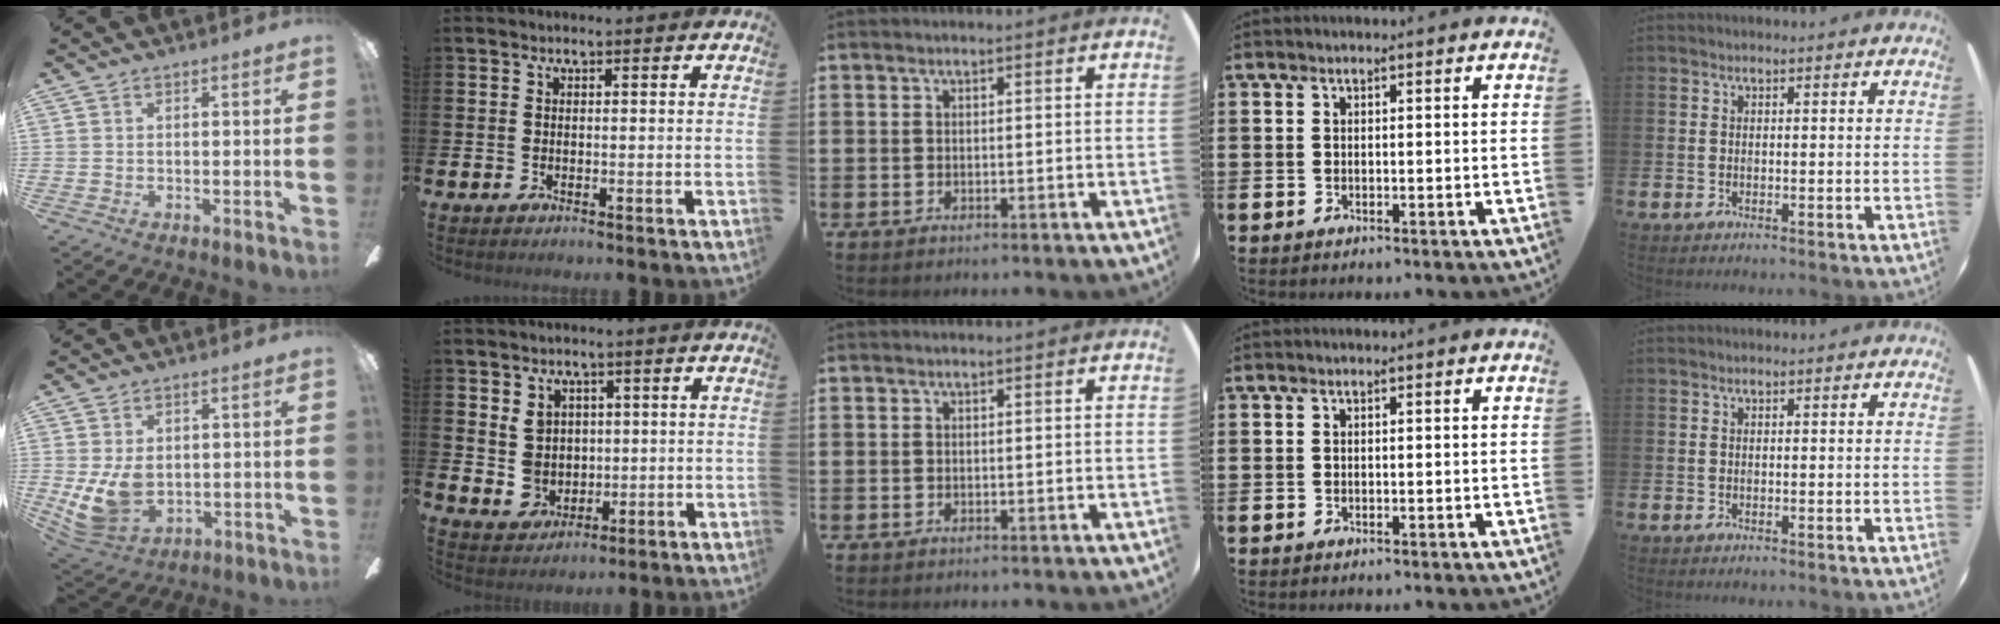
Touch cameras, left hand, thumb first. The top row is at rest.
{"thumb": {"total": 8.5, "force": [0.3, 6.0, 6.1], "torque": [-0.125, -0.005, 0.008]}, "index": {"total": 4.5, "force": [1.4, 4.1, 1.1], "torque": [-0.033, 0.009, 0.025]}}